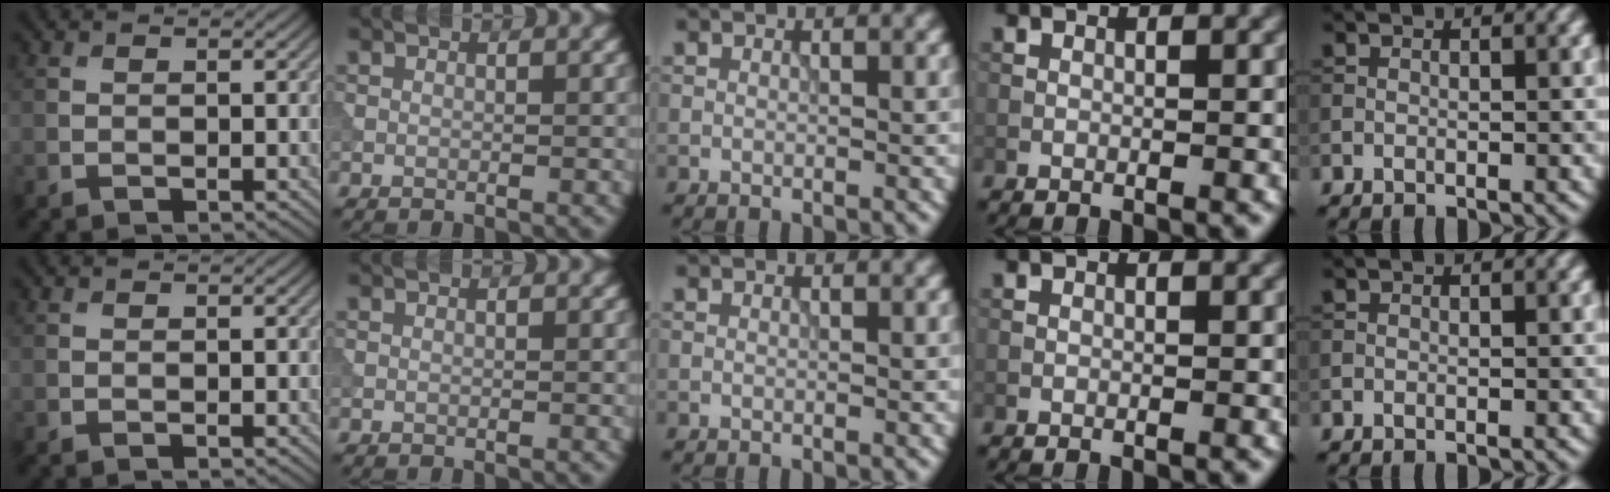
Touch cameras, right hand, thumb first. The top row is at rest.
{}